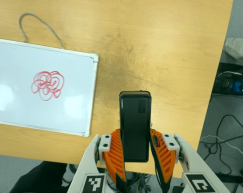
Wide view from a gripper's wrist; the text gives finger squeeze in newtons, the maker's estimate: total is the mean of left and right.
{"total": 5.3, "left": 3.8, "right": 6.8}